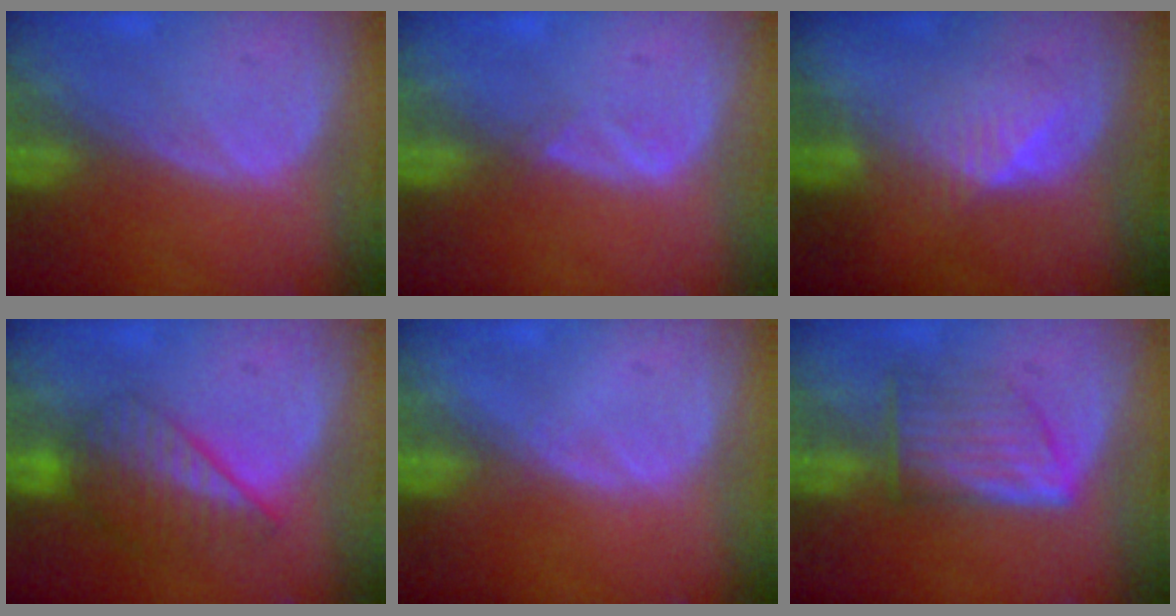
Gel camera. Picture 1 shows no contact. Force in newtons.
{"total": 1.0, "press": 0.9, "slide": 0.5}
{"total": 4.1, "press": 4.0, "slide": 0.9}
{"total": 6.6, "press": 5.9, "slide": 2.9}
{"total": 0.7, "press": 0.5, "slide": 0.4}
{"total": 6.3, "press": 5.9, "slide": 2.1}